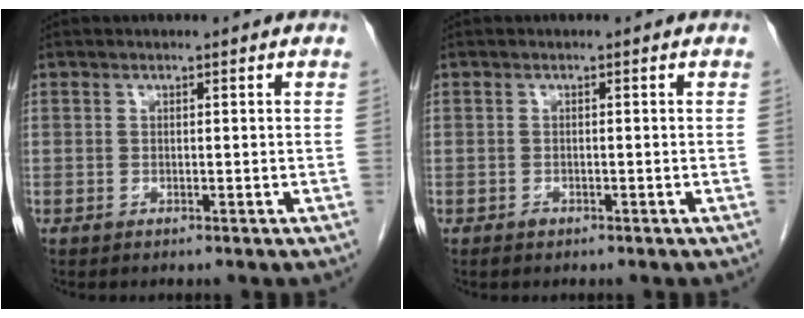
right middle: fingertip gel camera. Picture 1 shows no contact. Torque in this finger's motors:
{"motor_torque": [0.53, -0.16, 0.01, 0.00]}